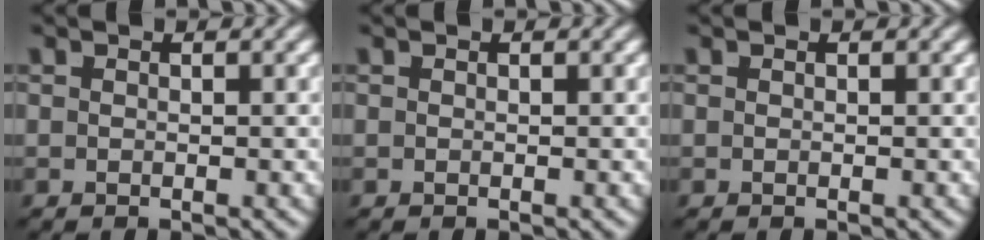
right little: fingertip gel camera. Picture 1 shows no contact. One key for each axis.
{"total": 0.0}
{"total": 0.0}